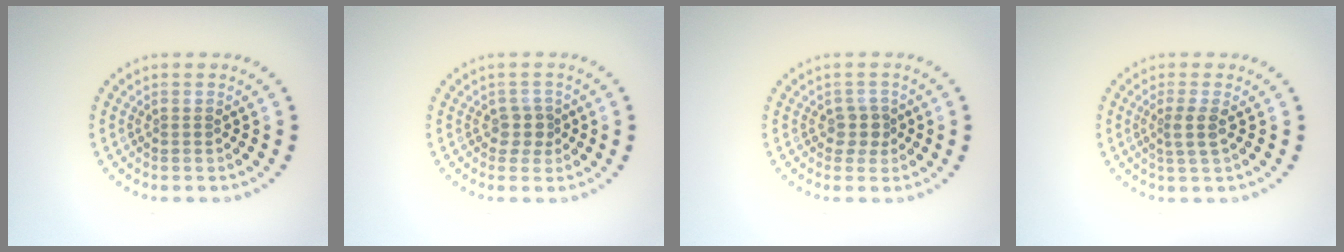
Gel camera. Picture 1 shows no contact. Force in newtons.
{"total": 1.8, "press": 1.4, "slide": 1.1}
{"total": 1.8, "press": 1.4, "slide": 1.1}
{"total": 1.7, "press": 1.4, "slide": 1.0}